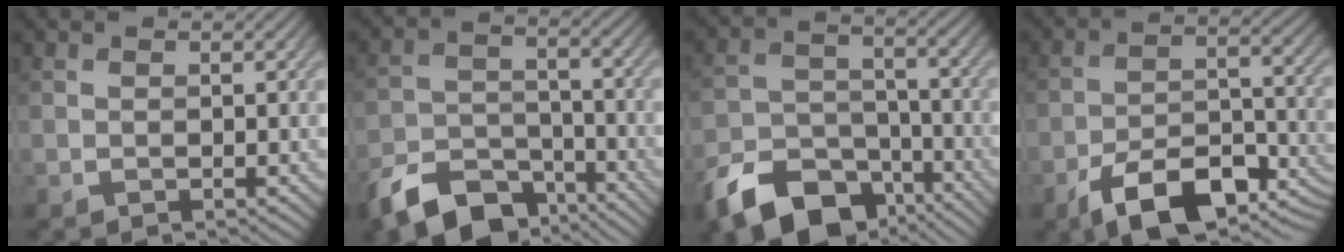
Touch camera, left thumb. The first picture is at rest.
{"total": 10.7, "force": [-7.9, 5.1, 4.9], "torque": [-0.100, -0.020, -0.140]}
{"total": 13.1, "force": [-8.9, 7.2, 6.3], "torque": [-0.139, -0.021, -0.155]}
{"total": 12.6, "force": [-8.1, 5.3, 8.0], "torque": [-0.131, -0.010, -0.138]}